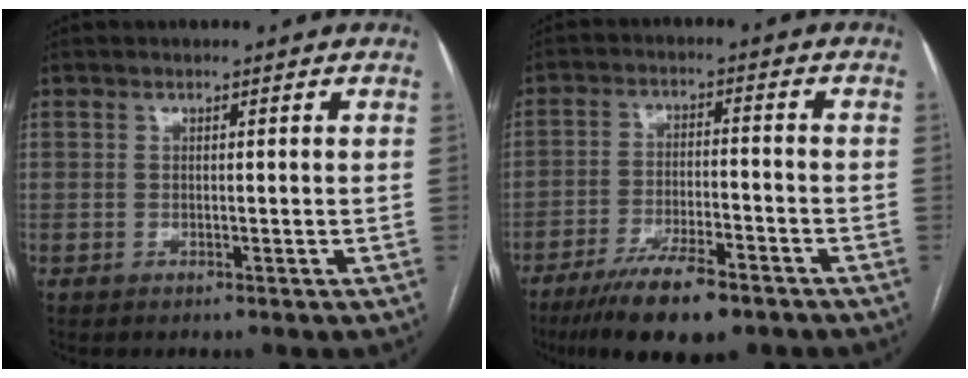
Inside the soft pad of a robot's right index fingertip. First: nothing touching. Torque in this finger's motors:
{"motor_torque": [0.23, -0.19, 0.15, 0.01]}